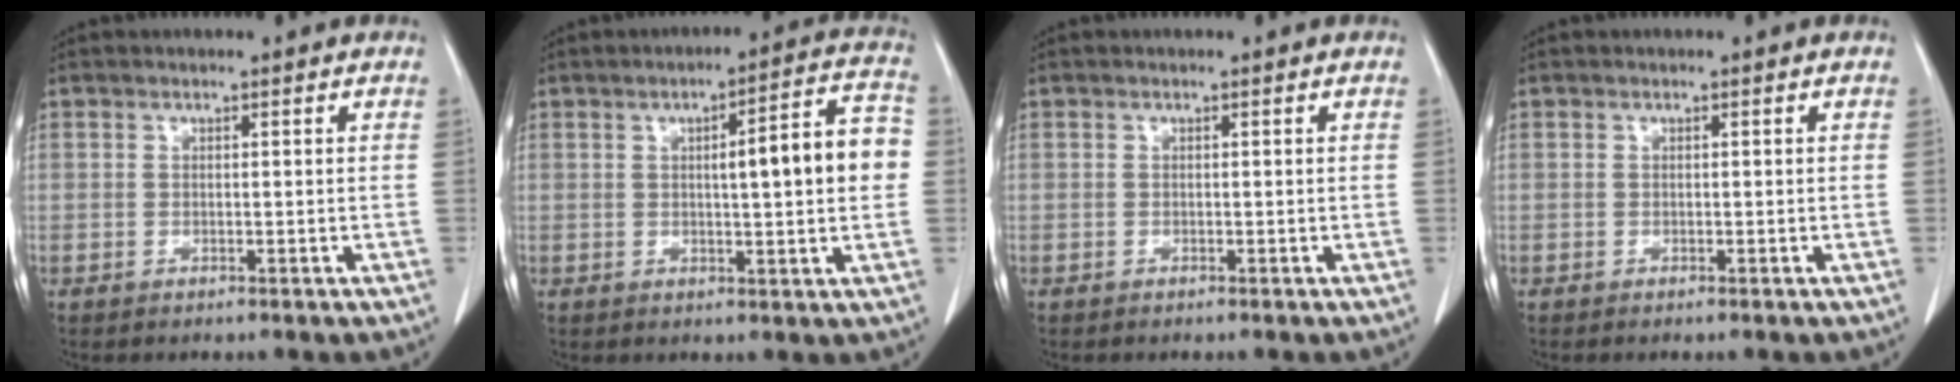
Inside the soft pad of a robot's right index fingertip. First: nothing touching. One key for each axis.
{"total": 10.3, "fx": 0.7, "fy": 1.6, "fz": 10.2, "tx": -0.133, "ty": 0.026, "tz": 0.009}
{"total": 0.0}
{"total": 0.0}